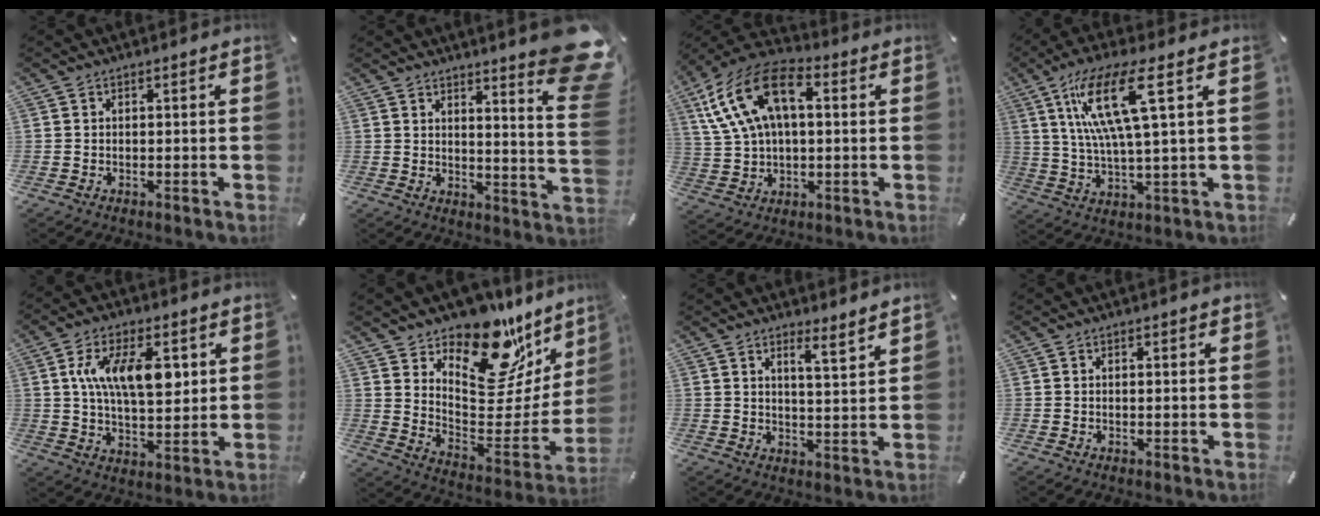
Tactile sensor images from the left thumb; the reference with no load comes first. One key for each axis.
{"total": 11.1, "fx": 7.5, "fy": 1.9, "fz": 8.0, "tx": -0.106, "ty": -0.072, "tz": 0.124}
{"total": 16.0, "fx": 5.3, "fy": 10.1, "fz": 11.2, "tx": -0.250, "ty": 0.007, "tz": 0.099}
{"total": 15.7, "fx": 5.4, "fy": 2.9, "fz": 14.4, "tx": -0.303, "ty": -0.004, "tz": 0.081}
{"total": 13.5, "fx": 3.3, "fy": 7.1, "fz": 11.0, "tx": -0.177, "ty": -0.004, "tz": 0.054}
{"total": 20.3, "fx": 15.3, "fy": 10.5, "fz": 8.2, "tx": -0.094, "ty": -0.126, "tz": 0.257}
{"total": 4.9, "fx": 4.2, "fy": -0.3, "fz": 2.5, "tx": -0.044, "ty": -0.035, "tz": 0.068}
{"total": 0.0}